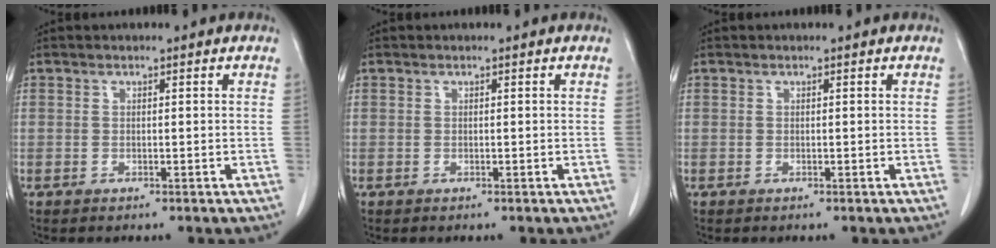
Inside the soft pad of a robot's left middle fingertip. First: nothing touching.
{"total": 0.0}
{"total": 0.0}